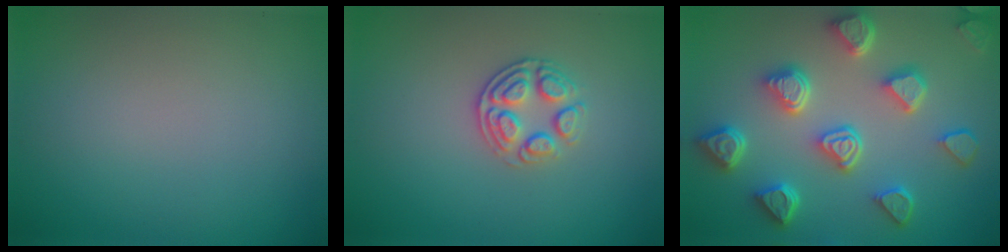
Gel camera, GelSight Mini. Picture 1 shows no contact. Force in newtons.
{"total": 2.6, "press": 2.4, "slide": 1.1}
{"total": 7.2, "press": 5.8, "slide": 4.2}